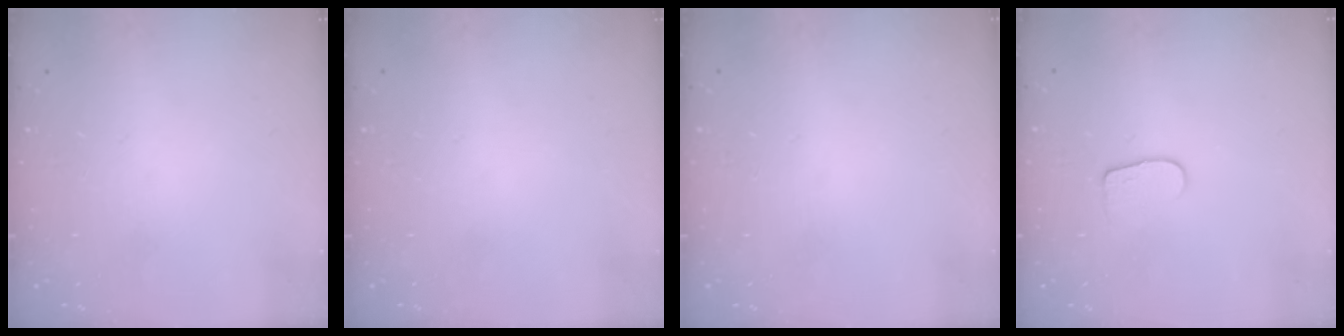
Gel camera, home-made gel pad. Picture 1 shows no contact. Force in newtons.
{"total": 0.0}
{"total": 0.5, "press": 0.5, "slide": 0.1}
{"total": 5.8, "press": 5.8, "slide": 0.6}